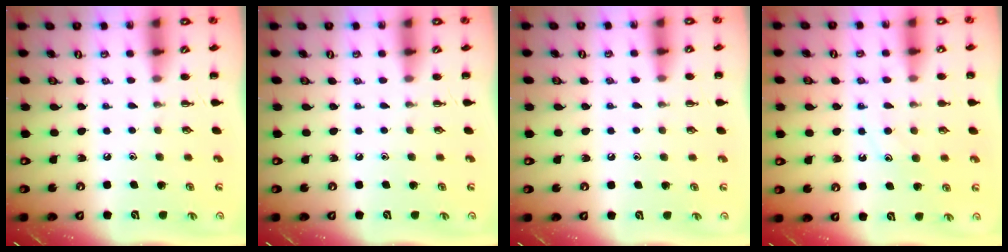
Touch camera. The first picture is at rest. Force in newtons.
{"total": 0.0}
{"total": 6.1, "press": 5.7, "slide": 2.2}
{"total": 11.3, "press": 11.3, "slide": 1.0}